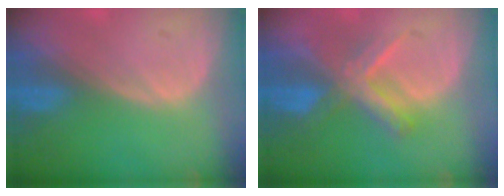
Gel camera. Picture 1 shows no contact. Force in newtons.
{"total": 6.4, "press": 6.2, "slide": 1.6}